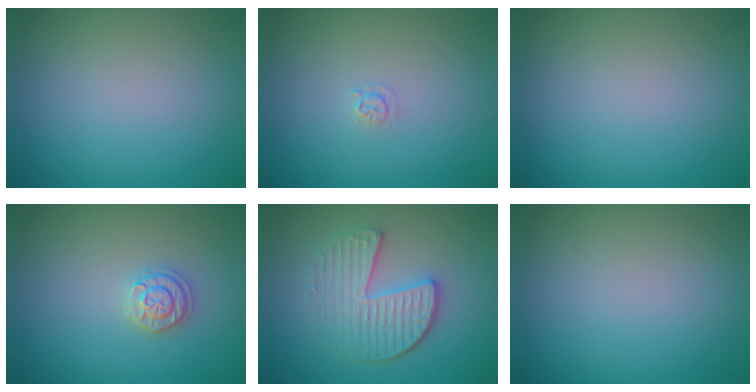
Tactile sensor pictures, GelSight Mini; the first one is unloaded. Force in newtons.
{"total": 0.7, "press": 0.3, "slide": 0.6}
{"total": 0.0}
{"total": 1.8, "press": 1.8, "slide": 0.1}
{"total": 4.1, "press": 3.6, "slide": 1.8}
{"total": 0.0}